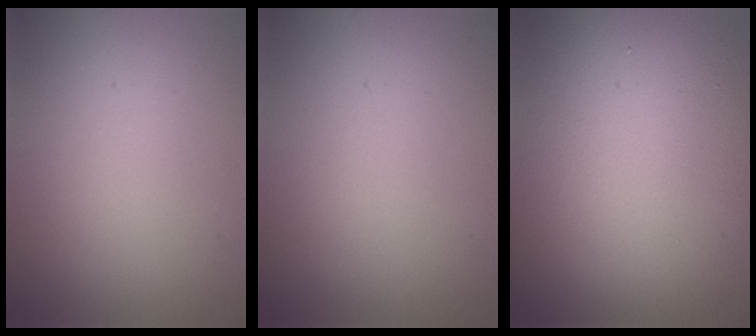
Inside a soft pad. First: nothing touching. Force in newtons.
{"total": 0.0}
{"total": 15.5, "press": 15.5, "slide": 1.0}